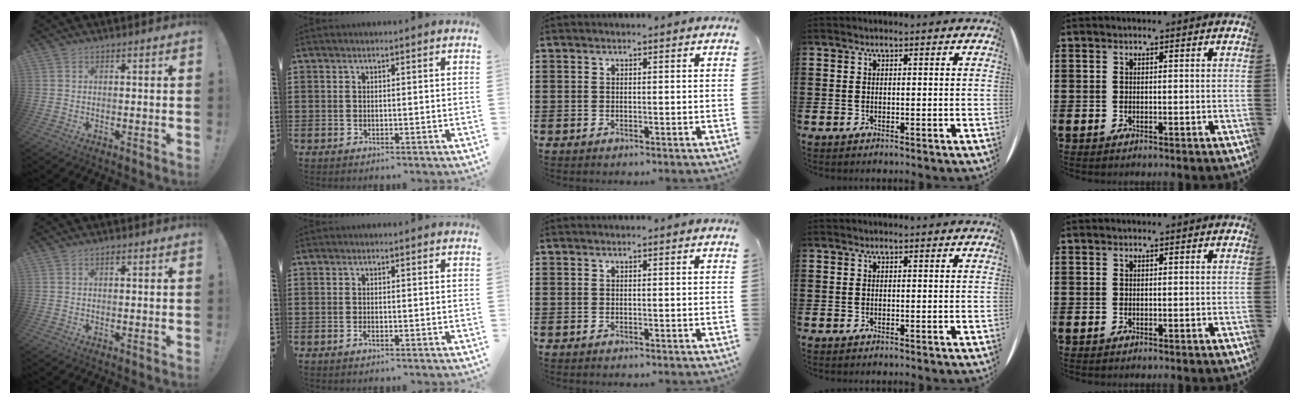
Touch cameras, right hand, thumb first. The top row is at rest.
{"thumb": {"total": 0.6, "force": [0.3, 0.4, 0.3], "torque": [-0.004, 0.001, 0.004]}, "index": {"total": 0.7, "force": [-0.5, 0.2, 0.4], "torque": [-0.011, -0.003, -0.008]}}